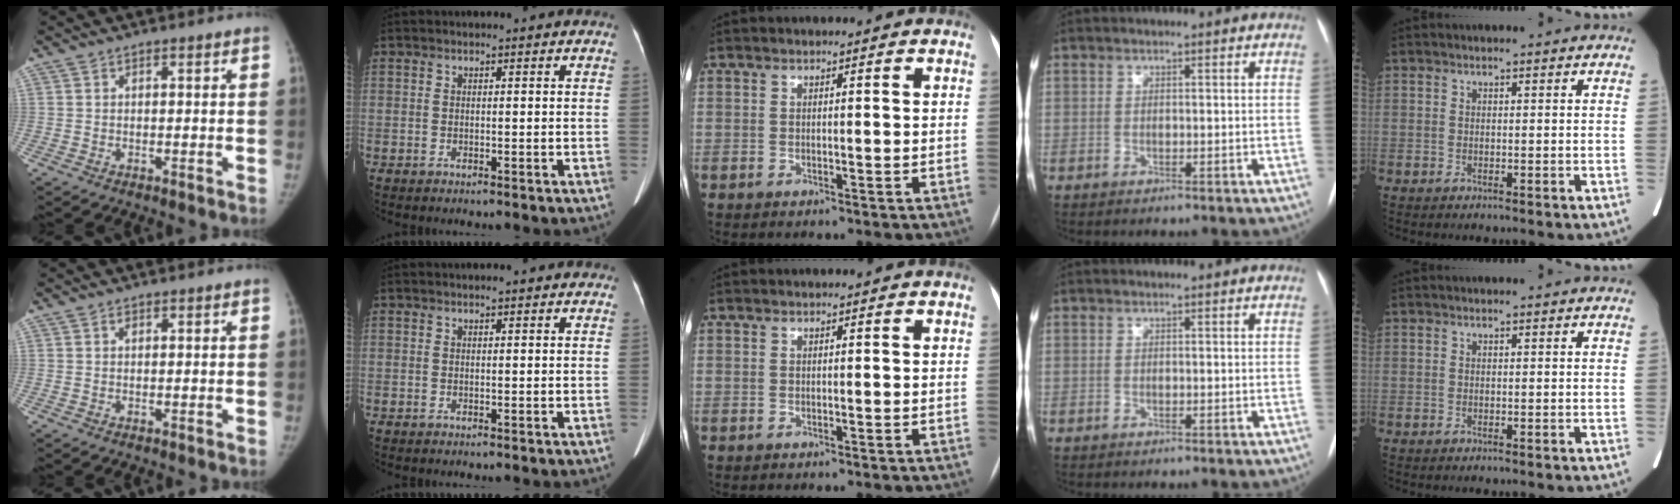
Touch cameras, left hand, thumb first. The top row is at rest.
{"thumb": {"total": 0.6, "force": [0.3, 0.4, 0.4], "torque": [-0.004, -0.001, 0.004]}, "index": {"total": 1.0, "force": [0.8, 0.3, 0.6], "torque": [-0.012, 0.008, 0.009]}}